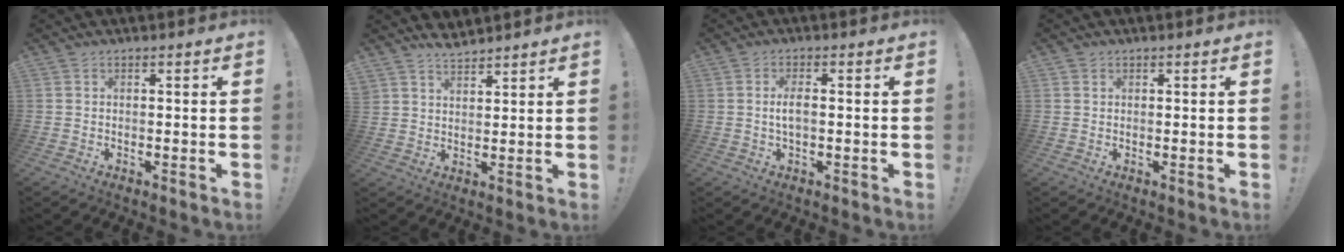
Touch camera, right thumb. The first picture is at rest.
{"total": 4.6, "force": [4.2, 1.7, 0.5], "torque": [-0.009, -0.026, 0.078]}
{"total": 3.6, "force": [-0.2, 1.2, 3.3], "torque": [-0.063, 0.001, -0.008]}
{"total": 0.8, "force": [0.4, 0.6, 0.1], "torque": [-0.003, 0.002, 0.007]}